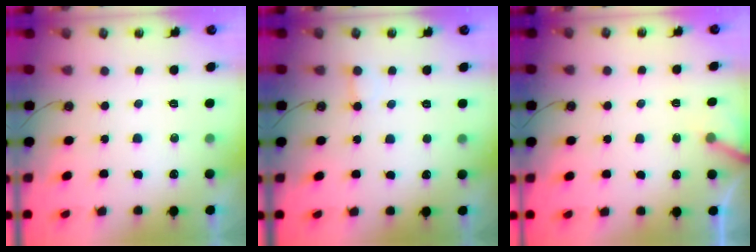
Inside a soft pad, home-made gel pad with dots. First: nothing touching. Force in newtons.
{"total": 1.9, "press": 1.9, "slide": 0.2}
{"total": 4.6, "press": 4.6, "slide": 0.4}